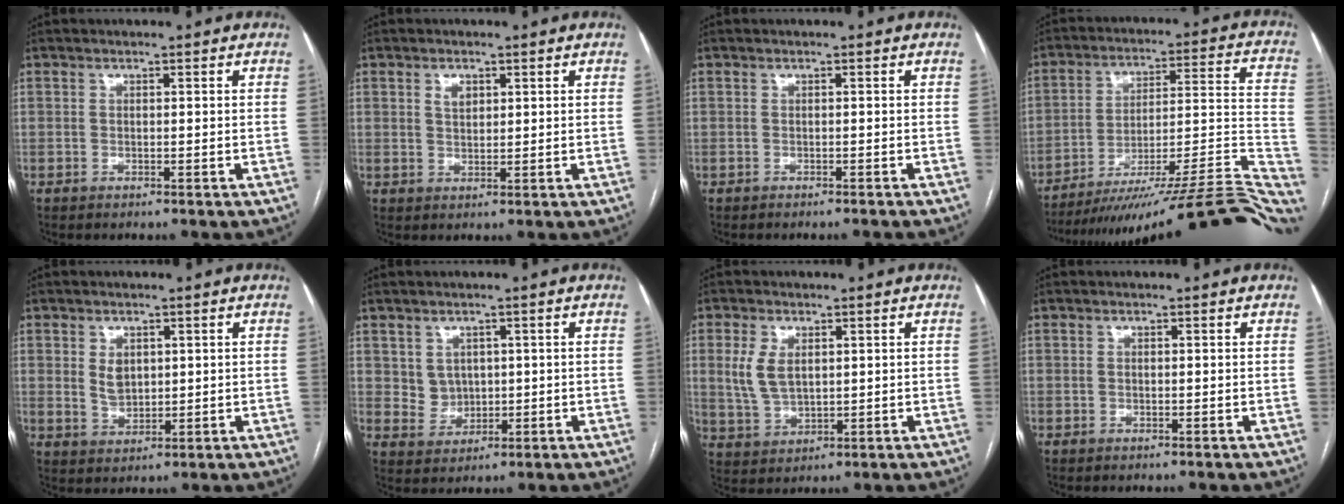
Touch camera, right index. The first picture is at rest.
{"total": 2.2, "force": [1.0, 1.3, 1.5], "torque": [-0.027, 0.003, 0.020]}
{"total": 1.4, "force": [-1.3, -0.1, 0.4], "torque": [-0.004, -0.002, -0.016]}
{"total": 31.1, "force": [-26.3, 2.2, 16.5], "torque": [-0.123, -0.006, -0.361]}
{"total": 3.7, "force": [1.0, 2.6, 2.3], "torque": [-0.047, 0.001, 0.029]}
{"total": 3.9, "force": [1.1, 3.6, 1.1], "torque": [-0.019, 0.009, 0.027]}
{"total": 5.8, "force": [1.5, 3.4, 4.4], "torque": [-0.103, 0.007, 0.038]}
{"total": 0.0}